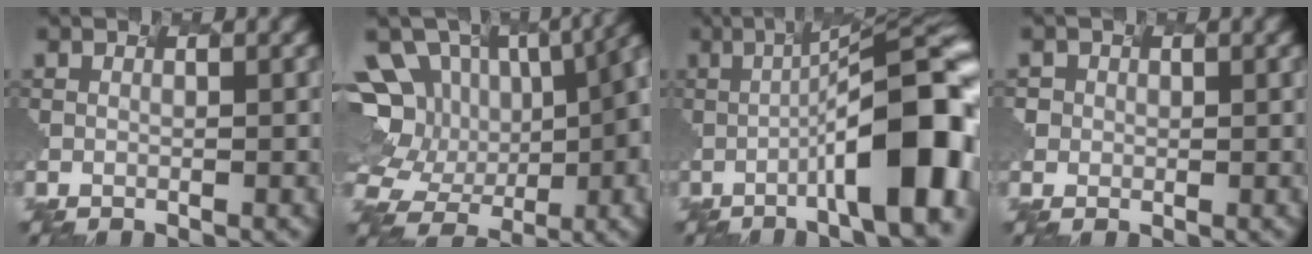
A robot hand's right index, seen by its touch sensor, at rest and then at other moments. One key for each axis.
{"total": 17.0, "fx": 0.0, "fy": 11.7, "fz": 12.3, "tx": -0.188, "ty": 0.006, "tz": 0.014}
{"total": 11.3, "fx": -2.7, "fy": 2.0, "fz": 10.8, "tx": -0.156, "ty": 0.006, "tz": -0.036}
{"total": 1.1, "fx": -0.1, "fy": 0.6, "fz": -0.9, "tx": 0.004, "ty": -0.006, "tz": 0.011}